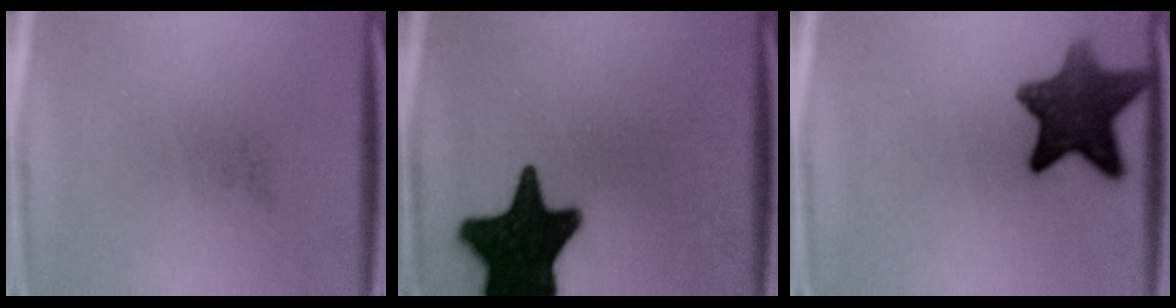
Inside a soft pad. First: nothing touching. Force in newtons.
{"total": 19.7}
{"total": 11.1}